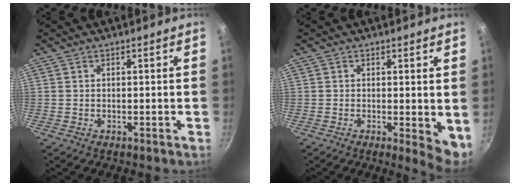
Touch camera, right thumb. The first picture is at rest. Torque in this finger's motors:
{"motor_torque": [-0.33, 0.51, 0.00, -0.17, 0.14]}